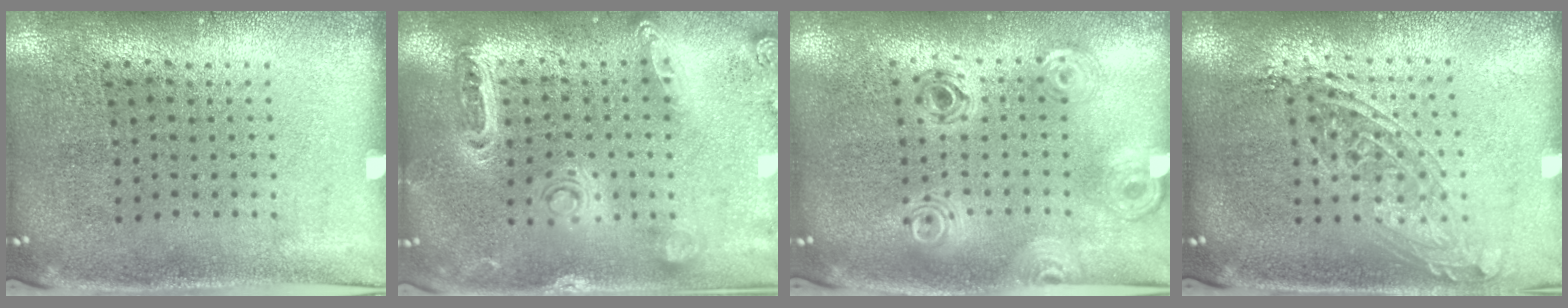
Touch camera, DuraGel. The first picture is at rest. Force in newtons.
{"total": 1.4, "press": 1.3, "slide": 0.3}
{"total": 0.9, "press": 0.9, "slide": 0.2}
{"total": 1.6, "press": 1.3, "slide": 0.8}